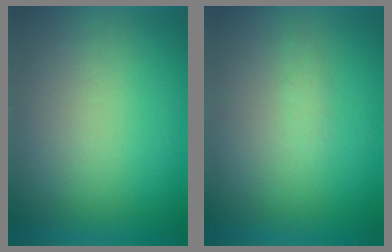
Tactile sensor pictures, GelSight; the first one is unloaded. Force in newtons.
{"total": 1.2}